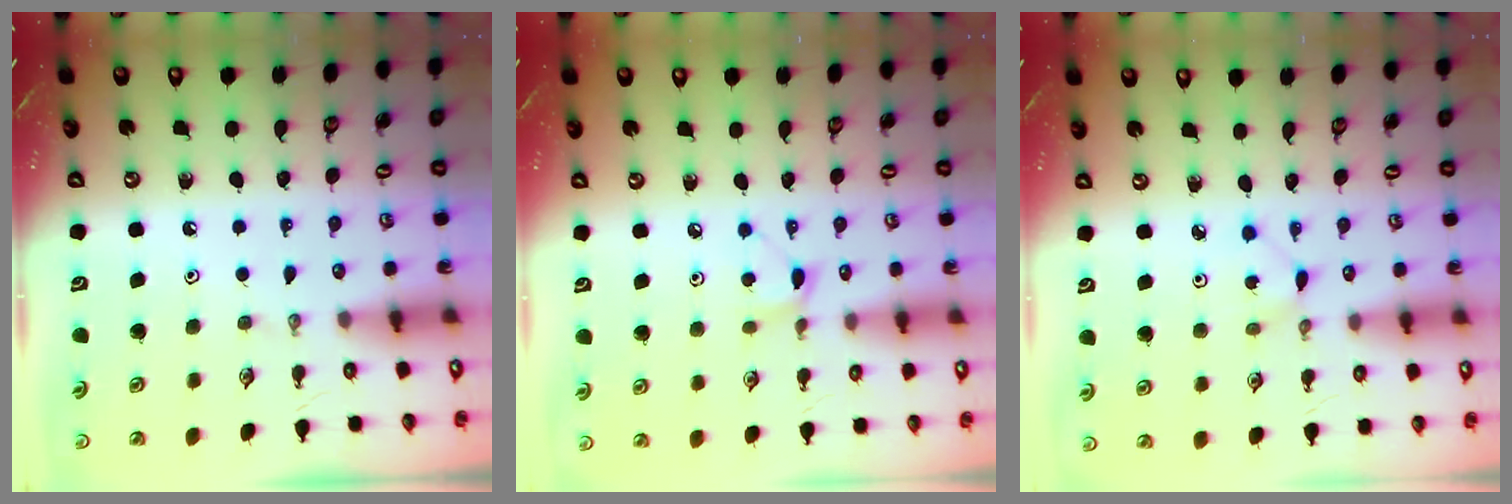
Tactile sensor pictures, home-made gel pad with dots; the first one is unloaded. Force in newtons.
{"total": 4.3, "press": 4.3, "slide": 0.5}
{"total": 1.3, "press": 1.2, "slide": 0.1}